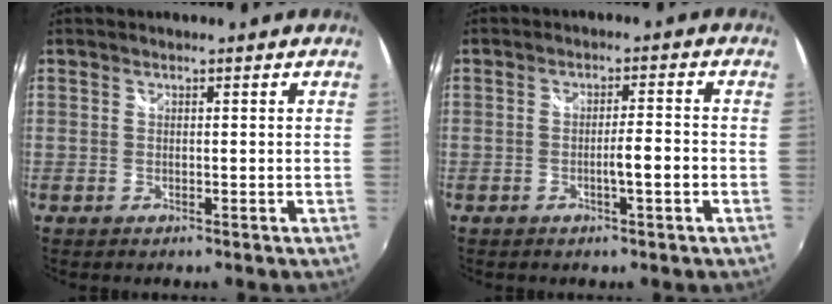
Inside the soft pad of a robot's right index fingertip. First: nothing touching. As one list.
[{"total": 3.7, "force": [-1.4, -0.1, 3.4], "torque": [-0.056, -0.001, -0.022]}]